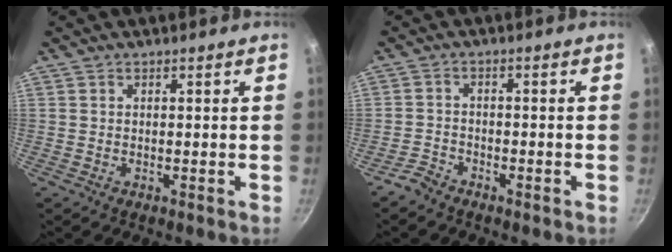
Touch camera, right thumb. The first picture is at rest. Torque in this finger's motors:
{"motor_torque": [0.35, -0.02, -0.30, -0.04, -0.02]}